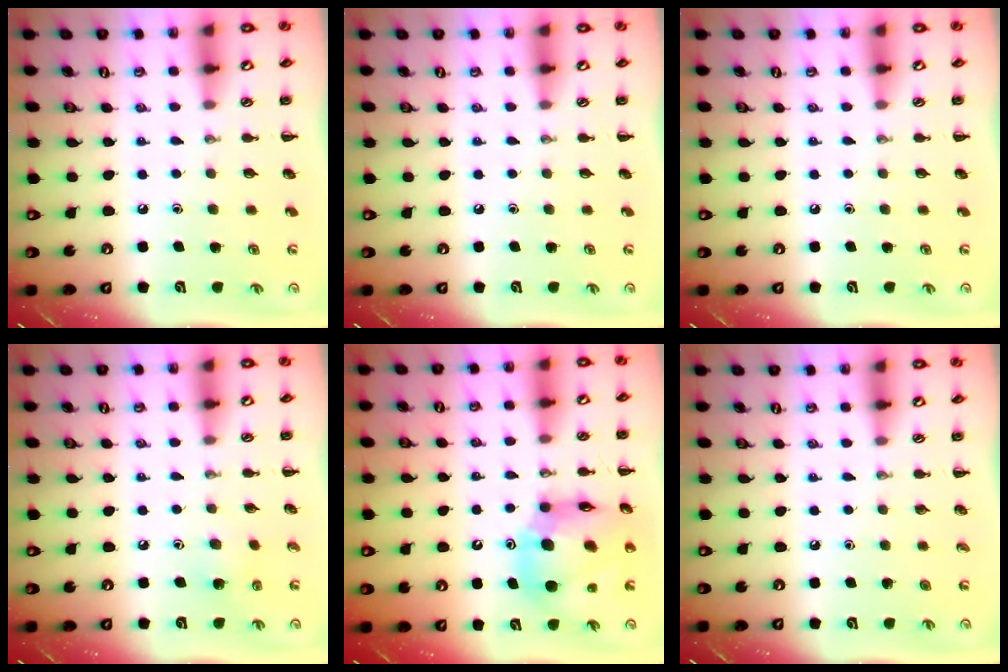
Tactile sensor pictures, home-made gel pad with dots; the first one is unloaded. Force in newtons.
{"total": 0.0}
{"total": 0.0}
{"total": 4.9, "press": 4.6, "slide": 1.4}
{"total": 14.0, "press": 13.3, "slide": 4.1}
{"total": 0.0}